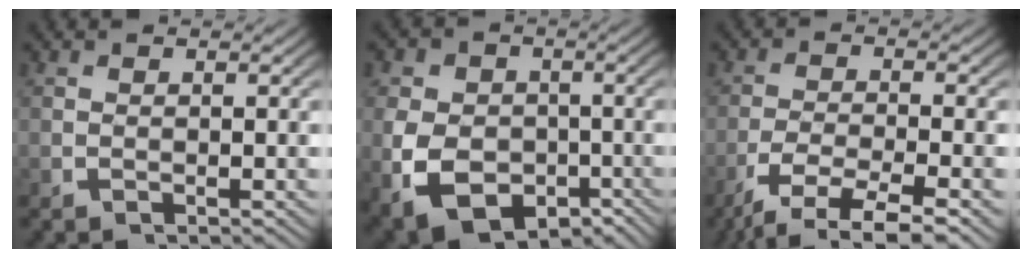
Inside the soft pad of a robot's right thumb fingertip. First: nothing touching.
{"total": 10.5, "force": [-3.6, 8.0, 5.7], "torque": [-0.120, -0.056, -0.038]}
{"total": 6.4, "force": [-3.3, 2.9, 4.7], "torque": [-0.092, -0.014, -0.042]}